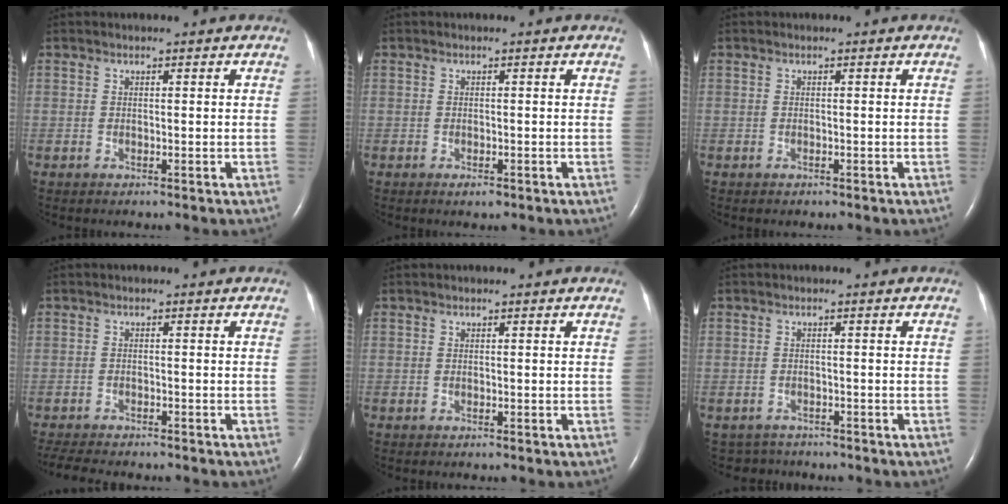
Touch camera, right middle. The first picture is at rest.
{"total": 1.0, "force": [-0.6, 0.3, 0.7], "torque": [-0.013, -0.002, -0.006]}
{"total": 0.0}
{"total": 8.1, "force": [-7.1, 1.8, 3.4], "torque": [-0.058, -0.008, -0.104]}
{"total": 0.0}
{"total": 3.2, "force": [-2.9, 1.2, -0.7], "torque": [0.005, -0.001, -0.044]}